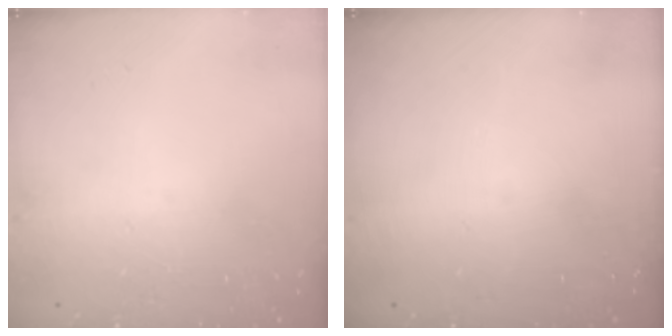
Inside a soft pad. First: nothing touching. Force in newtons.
{"total": 0.0}